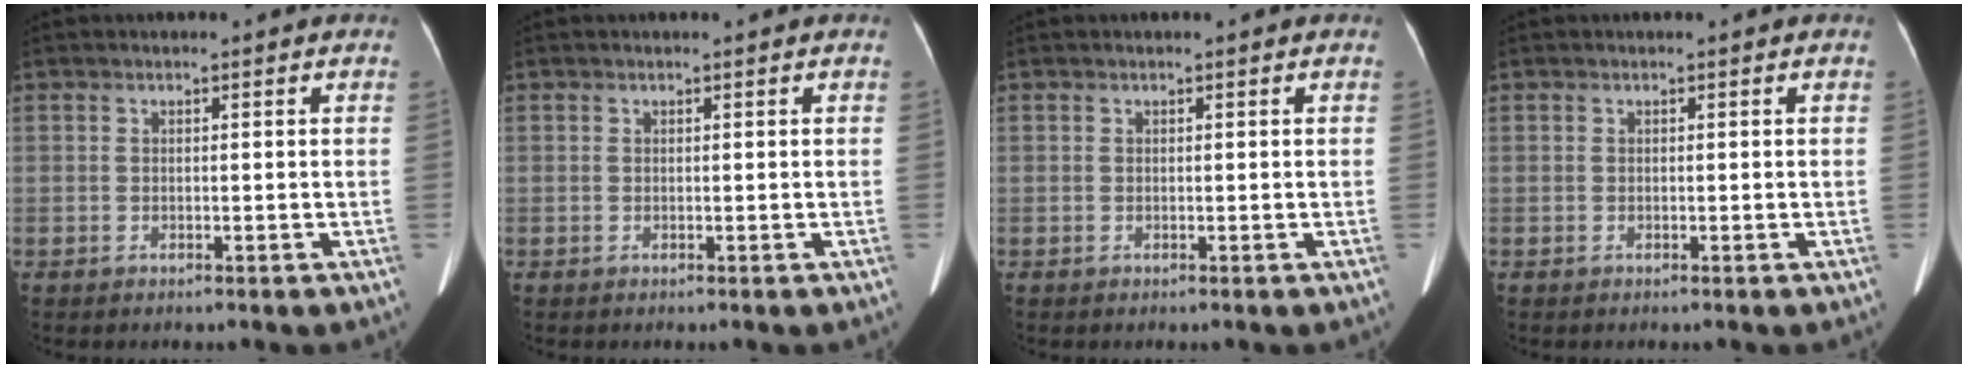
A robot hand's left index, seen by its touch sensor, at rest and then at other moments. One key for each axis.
{"total": 0.0}
{"total": 0.0}
{"total": 0.0}